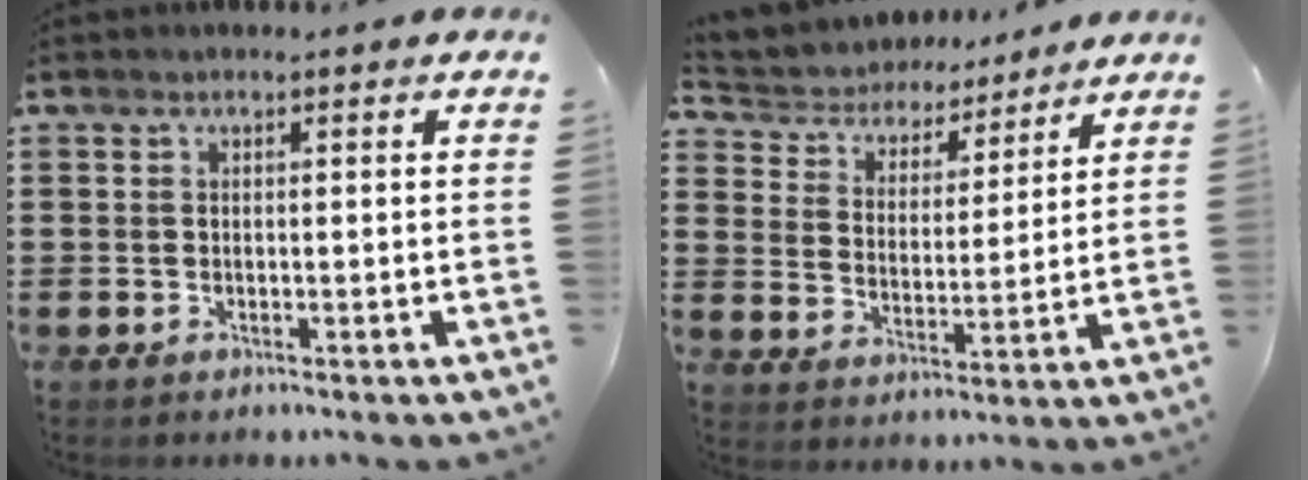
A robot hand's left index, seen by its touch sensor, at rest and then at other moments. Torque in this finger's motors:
{"motor_torque": [2.14, 0.00, 0.43, 0.13]}